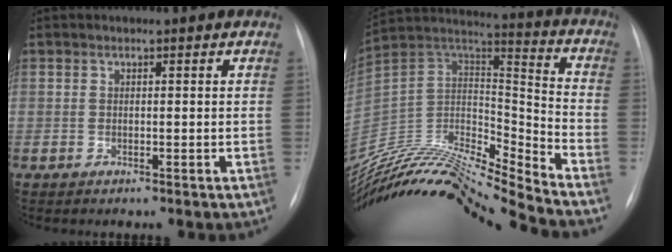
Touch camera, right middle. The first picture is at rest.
{"total": 23.7, "force": [-22.2, -0.1, 8.1], "torque": [-0.169, 0.015, -0.387]}